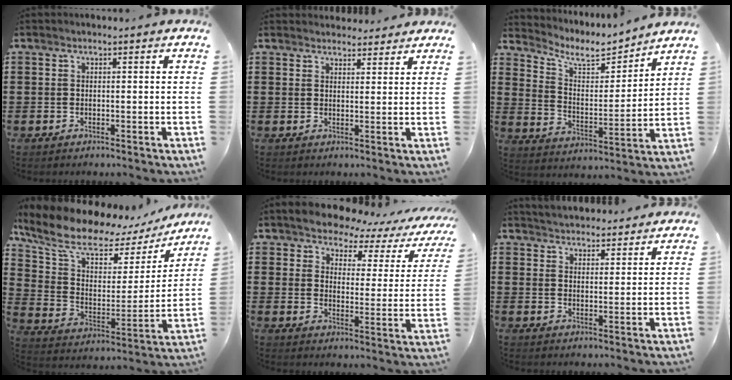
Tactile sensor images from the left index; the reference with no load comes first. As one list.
[{"total": 2.7, "force": [2.6, 0.5, 0.0], "torque": [-0.007, -0.006, 0.051]}, {"total": 6.7, "force": [5.7, 1.9, 3.0], "torque": [-0.078, -0.033, 0.093]}, {"total": 10.8, "force": [7.9, 4.3, 5.9], "torque": [-0.141, -0.041, 0.136]}, {"total": 4.8, "force": [4.6, 1.0, 1.0], "torque": [-0.050, -0.029, 0.076]}, {"total": 3.4, "force": [3.4, 0.0, -0.1], "torque": [-0.009, -0.015, 0.062]}]